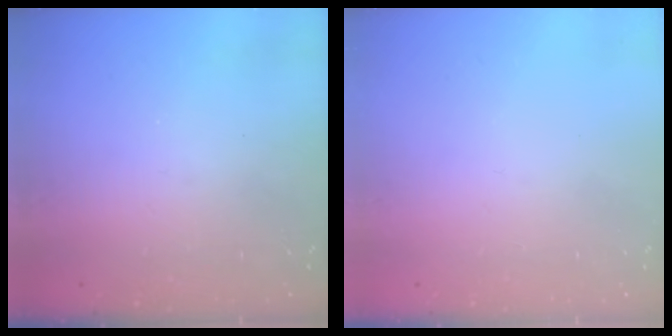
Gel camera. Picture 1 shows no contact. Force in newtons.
{"total": 0.0}